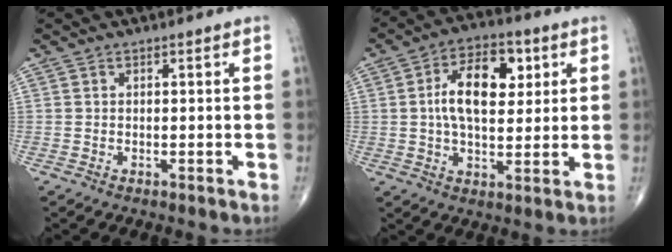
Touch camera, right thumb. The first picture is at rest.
{"total": 13.0, "force": [2.8, 7.3, 10.4], "torque": [-0.147, 0.002, 0.042]}